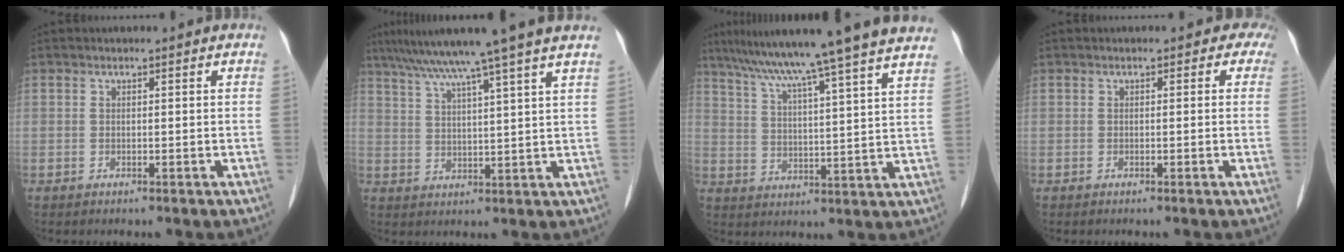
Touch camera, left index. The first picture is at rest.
{"total": 13.5, "force": [10.7, -2.3, 8.0], "torque": [-0.129, 0.012, 0.151]}
{"total": 21.6, "force": [18.0, -1.7, 11.7], "torque": [-0.194, -0.001, 0.248]}
{"total": 1.4, "force": [0.3, 1.3, 0.5], "torque": [0.013, 0.007, -0.014]}